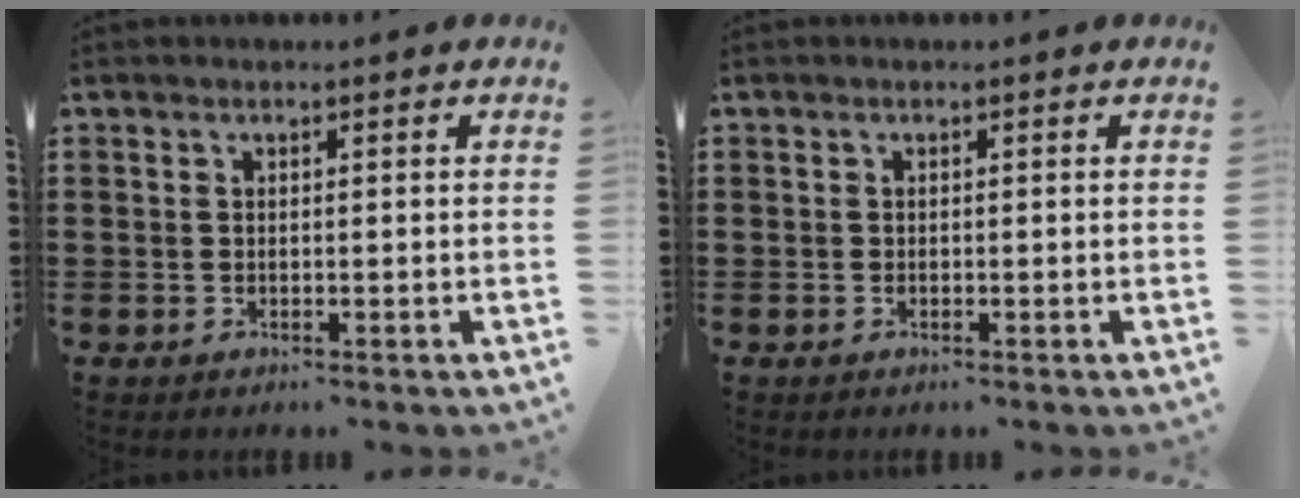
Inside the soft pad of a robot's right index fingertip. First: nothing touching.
{"total": 0.0}